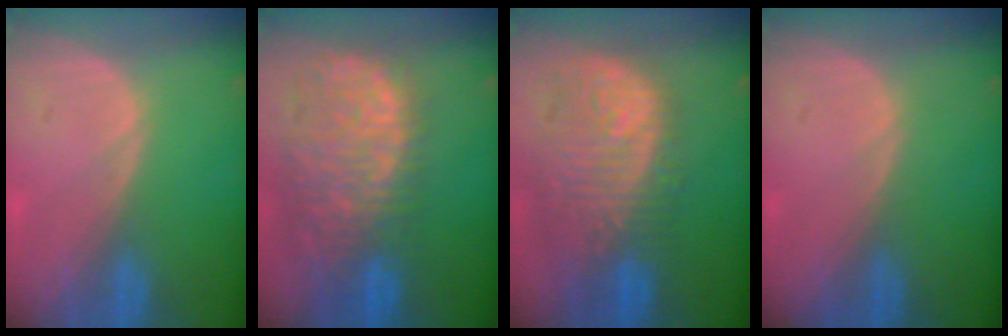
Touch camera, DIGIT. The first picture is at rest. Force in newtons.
{"total": 13.3, "press": 11.0, "slide": 7.5}
{"total": 12.0, "press": 10.7, "slide": 5.5}
{"total": 0.0}